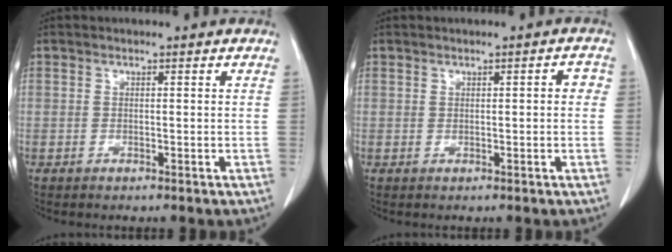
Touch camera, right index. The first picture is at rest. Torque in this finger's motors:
{"motor_torque": [0.04, -0.01, 0.01, 0.00]}